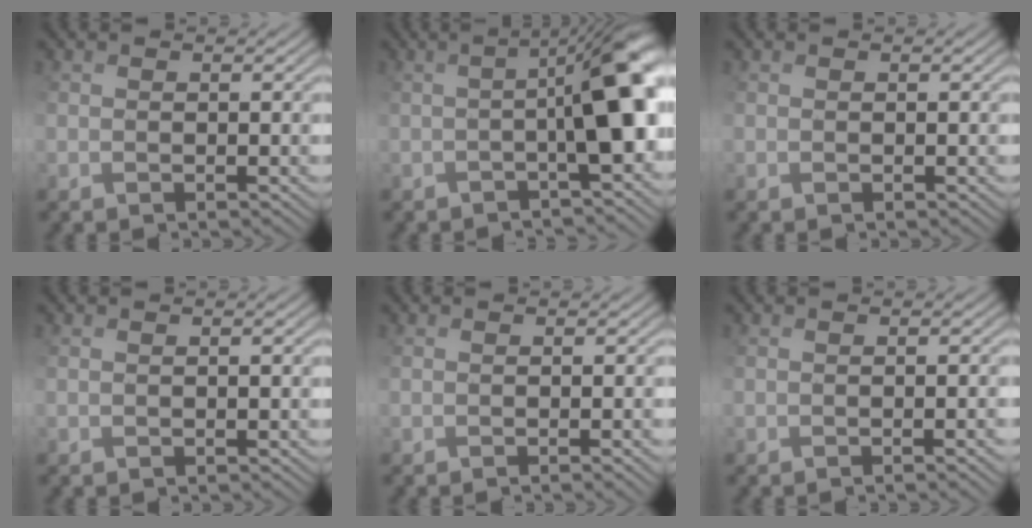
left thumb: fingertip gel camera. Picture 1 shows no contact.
{"total": 7.8, "force": [-1.7, 1.5, 7.5], "torque": [-0.090, 0.014, -0.025]}
{"total": 0.0}
{"total": 0.6, "force": [-0.1, 0.2, 0.5], "torque": [-0.005, 0.002, 0.008]}
{"total": 3.2, "force": [-1.0, 1.0, 2.9], "torque": [-0.022, 0.002, 0.006]}
{"total": 3.9, "force": [-1.2, 1.1, 3.5], "torque": [-0.024, 0.004, 0.003]}